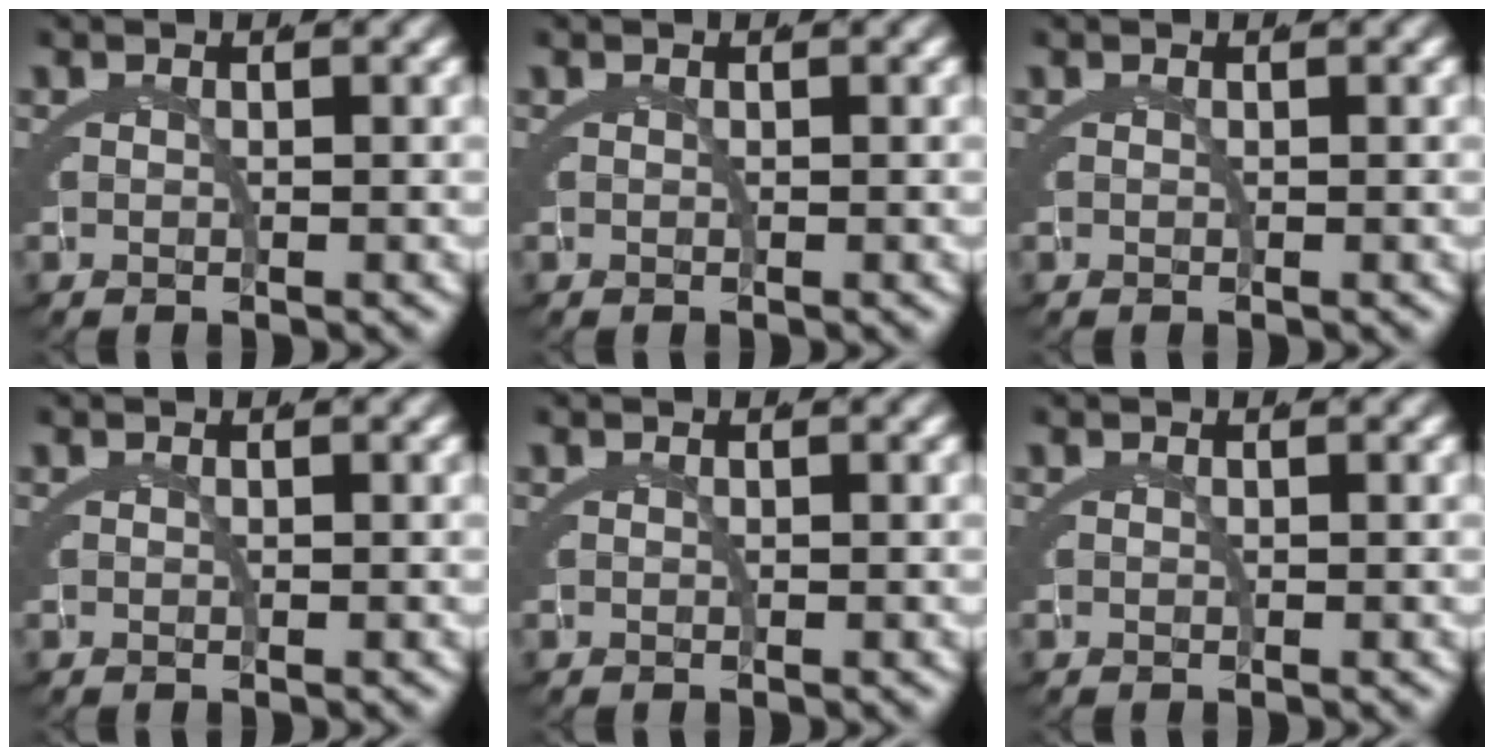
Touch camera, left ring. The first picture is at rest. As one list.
[{"total": 0.0}, {"total": 0.0}, {"total": 0.0}, {"total": 0.0}, {"total": 0.0}]